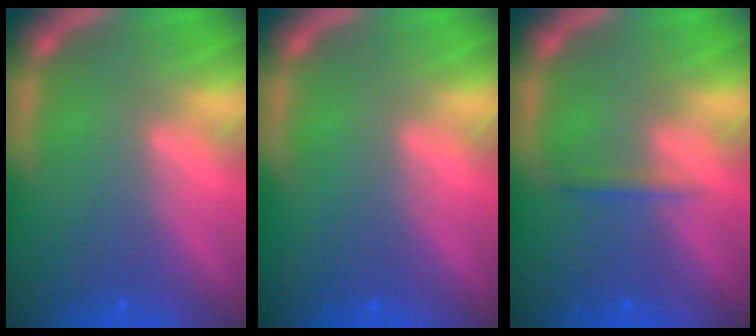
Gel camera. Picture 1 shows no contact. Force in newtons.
{"total": 0.0}
{"total": 0.9}